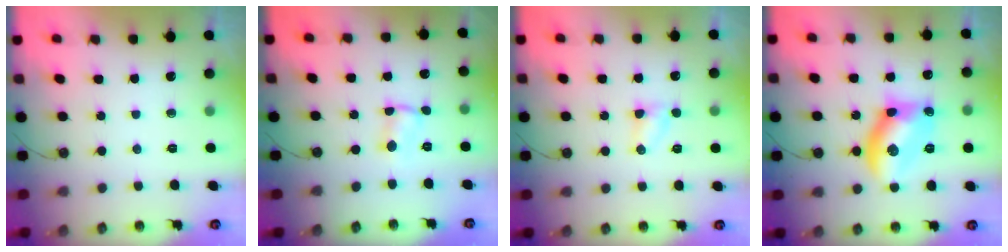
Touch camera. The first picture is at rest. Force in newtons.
{"total": 1.4, "press": 1.4, "slide": 0.0}
{"total": 3.0, "press": 3.0, "slide": 0.4}
{"total": 12.6, "press": 12.6, "slide": 0.4}